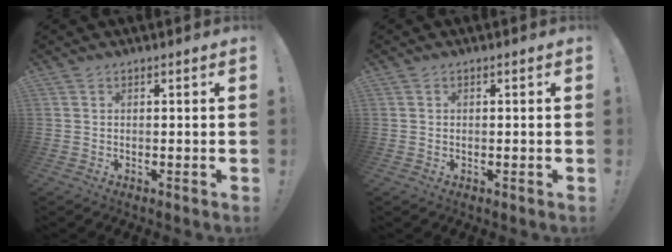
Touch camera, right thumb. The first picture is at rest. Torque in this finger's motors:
{"motor_torque": [-0.08, -0.22, 0.14, 0.08, 0.02]}